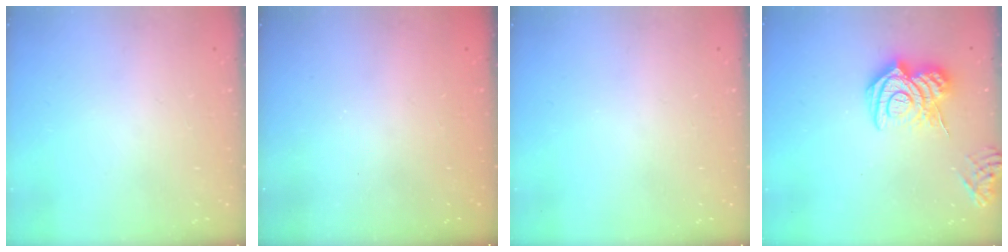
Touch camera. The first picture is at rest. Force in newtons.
{"total": 2.3, "press": 2.2, "slide": 0.7}
{"total": 0.0}
{"total": 15.1, "press": 15.0, "slide": 1.6}